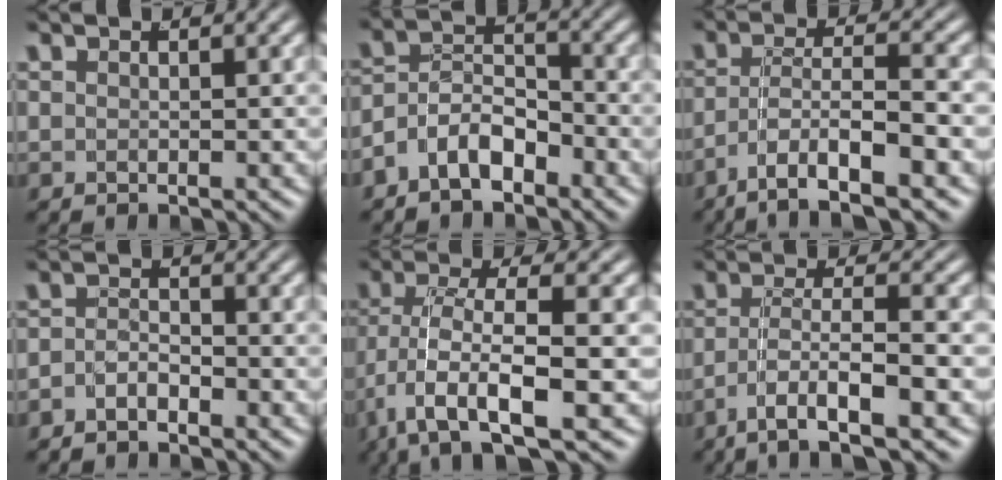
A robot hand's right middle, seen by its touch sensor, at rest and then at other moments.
{"total": 6.0, "force": [-3.2, 4.2, 2.9], "torque": [-0.048, -0.015, -0.053]}
{"total": 6.5, "force": [-4.0, 2.2, 4.6], "torque": [-0.092, -0.020, -0.054]}
{"total": 2.5, "force": [-2.1, 1.1, 0.8], "torque": [-0.014, -0.010, -0.034]}
{"total": 6.2, "force": [-3.0, 2.3, 4.9], "torque": [-0.119, -0.036, -0.028]}
{"total": 5.7, "force": [-3.2, 1.7, 4.4], "torque": [-0.091, -0.024, -0.040]}